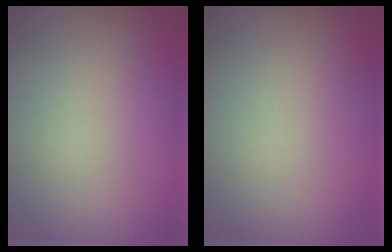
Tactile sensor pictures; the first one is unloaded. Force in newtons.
{"total": 0.0}